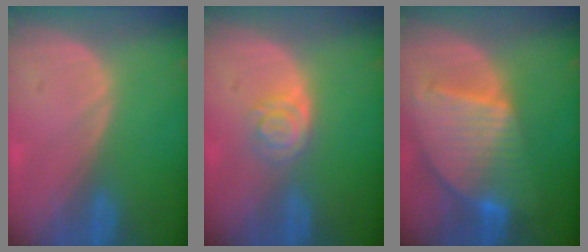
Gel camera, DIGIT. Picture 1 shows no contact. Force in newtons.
{"total": 4.2, "press": 3.7, "slide": 2.0}
{"total": 9.6, "press": 8.4, "slide": 4.8}